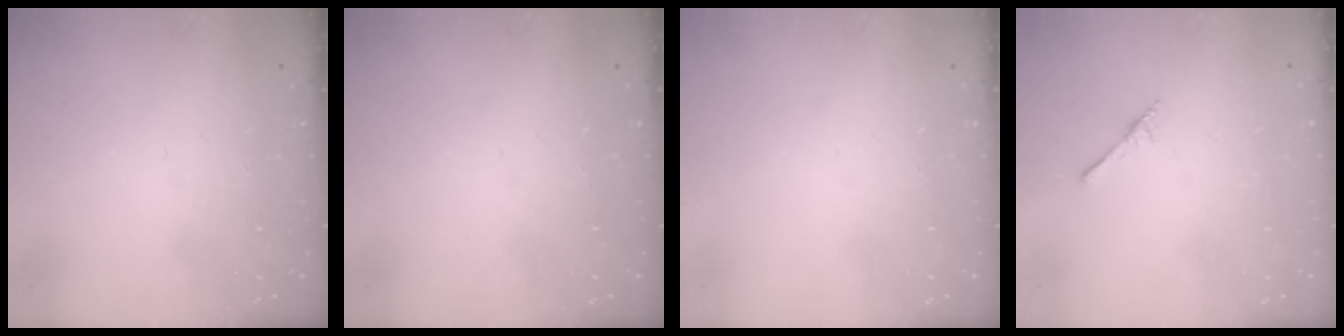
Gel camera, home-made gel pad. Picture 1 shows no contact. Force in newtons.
{"total": 0.0}
{"total": 0.0}
{"total": 1.7, "press": 1.7, "slide": 0.1}